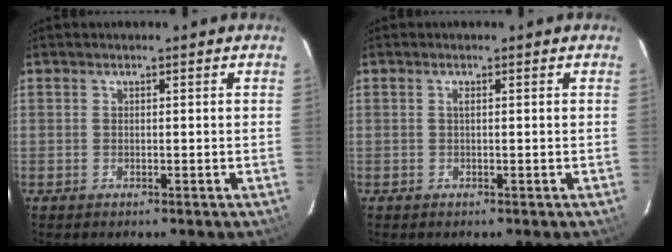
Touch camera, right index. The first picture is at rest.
{"total": 0.5, "force": [0.1, -0.1, 0.5], "torque": [-0.010, 0.002, 0.000]}